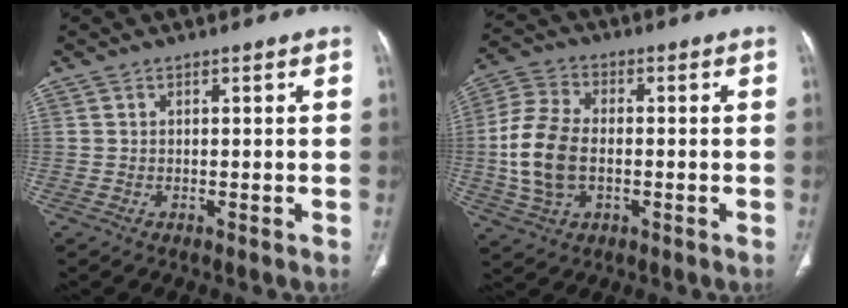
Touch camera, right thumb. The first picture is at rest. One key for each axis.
{"total": 12.4, "fx": -1.2, "fy": 7.9, "fz": 9.5, "tx": -0.200, "ty": 0.012, "tz": -0.024}